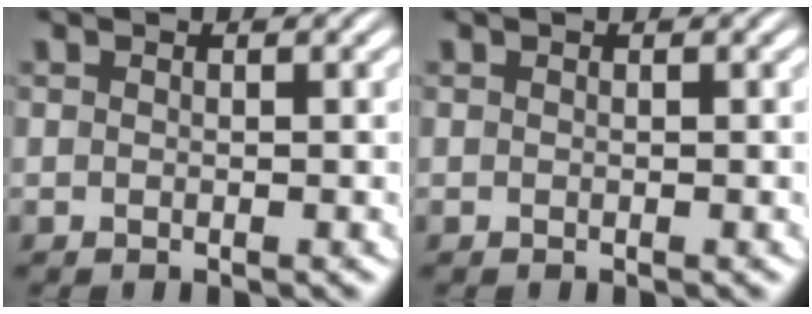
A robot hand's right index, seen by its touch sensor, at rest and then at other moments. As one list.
[{"total": 0.0}]